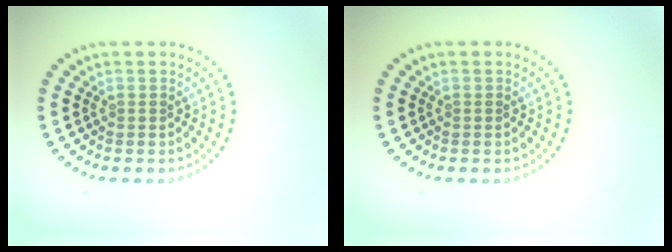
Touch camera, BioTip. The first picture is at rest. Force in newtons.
{"total": 0.0}